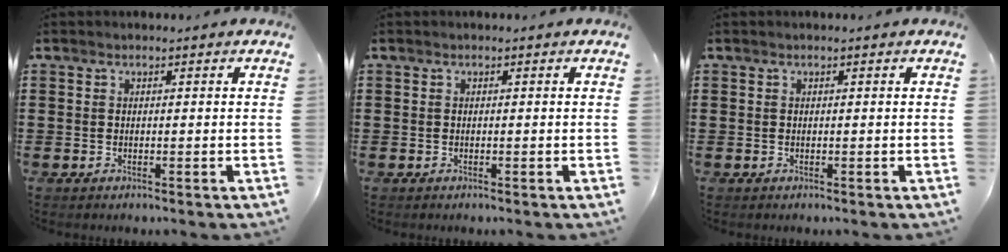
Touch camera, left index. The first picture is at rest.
{"total": 0.0}
{"total": 0.0}